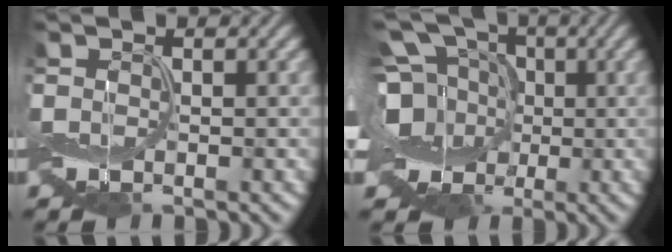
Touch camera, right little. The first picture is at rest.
{"total": 10.8, "force": [0.1, 9.0, 6.0], "torque": [-0.127, 0.015, -0.033]}